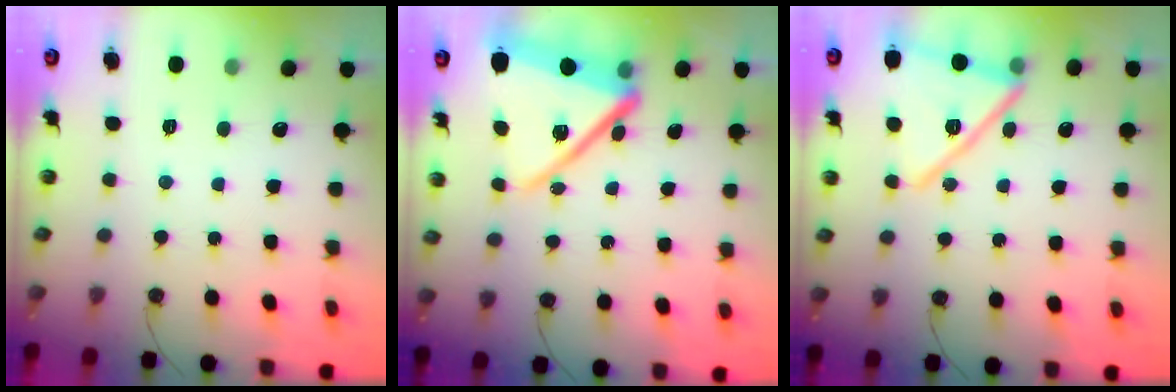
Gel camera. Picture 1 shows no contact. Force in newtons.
{"total": 19.4, "press": 19.4, "slide": 1.6}
{"total": 17.3, "press": 16.8, "slide": 4.0}